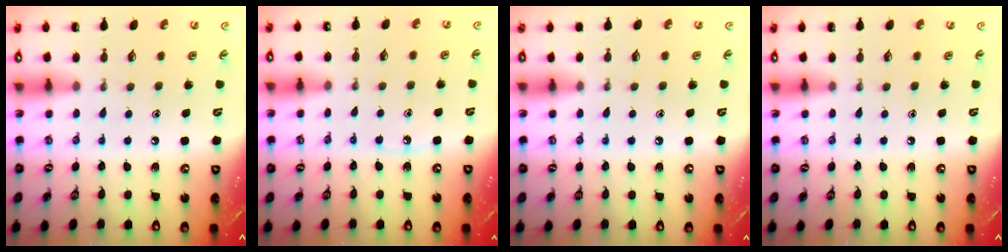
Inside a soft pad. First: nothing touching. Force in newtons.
{"total": 3.1, "press": 3.0, "slide": 0.5}
{"total": 6.2, "press": 6.1, "slide": 0.9}
{"total": 0.0}